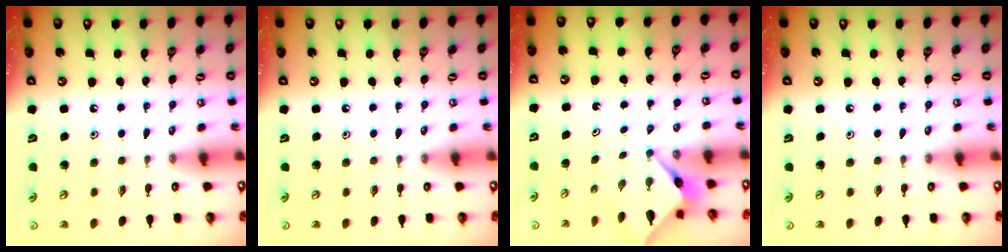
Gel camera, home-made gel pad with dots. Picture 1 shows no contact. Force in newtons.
{"total": 0.0}
{"total": 3.9, "press": 3.9, "slide": 0.2}
{"total": 0.0}